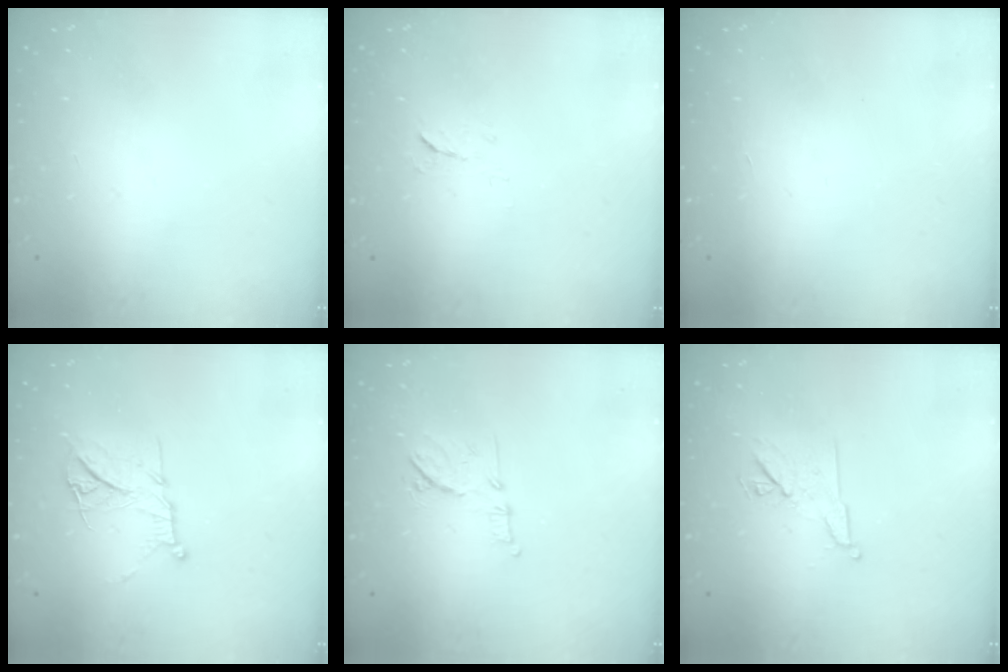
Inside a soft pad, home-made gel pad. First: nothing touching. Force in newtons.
{"total": 5.4, "press": 5.3, "slide": 0.7}
{"total": 1.6, "press": 1.6, "slide": 0.1}
{"total": 11.7, "press": 11.6, "slide": 1.0}
{"total": 9.5, "press": 9.5, "slide": 0.8}
{"total": 8.9, "press": 8.9, "slide": 1.1}